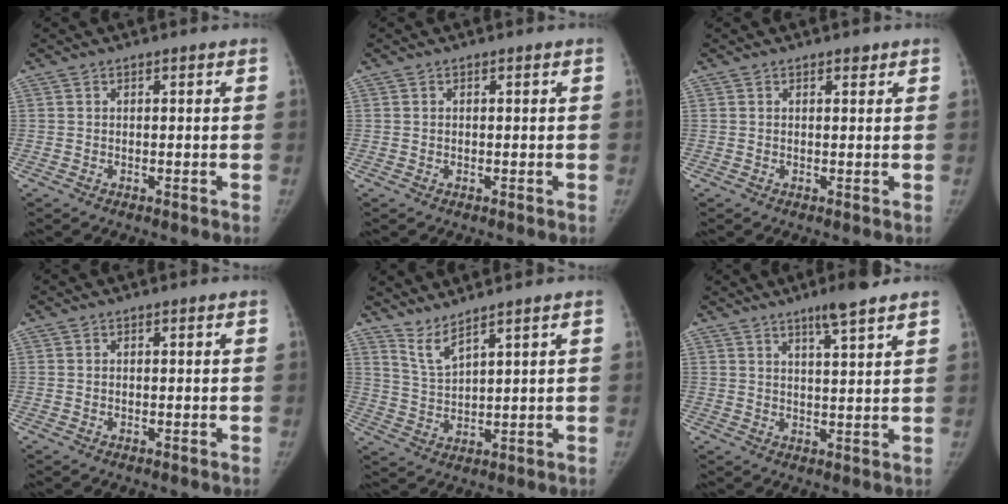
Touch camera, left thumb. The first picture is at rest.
{"total": 0.0}
{"total": 0.9, "force": [0.7, 0.5, 0.4], "torque": [0.003, -0.003, 0.008]}
{"total": 0.0}
{"total": 4.5, "force": [4.0, -0.2, 2.1], "torque": [-0.049, -0.042, 0.094]}
{"total": 6.5, "force": [4.6, 0.5, 4.5], "torque": [-0.071, -0.025, 0.073]}